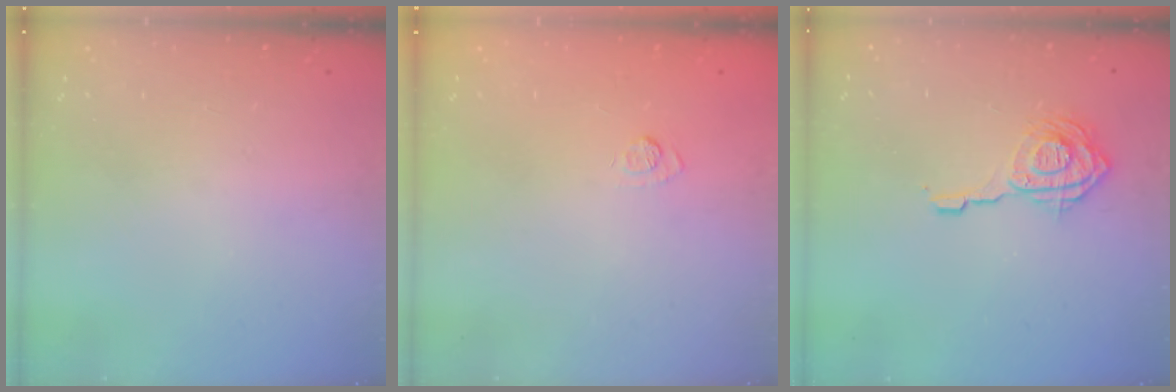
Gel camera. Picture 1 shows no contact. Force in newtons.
{"total": 7.5, "press": 7.3, "slide": 1.4}
{"total": 11.2, "press": 11.1, "slide": 0.9}